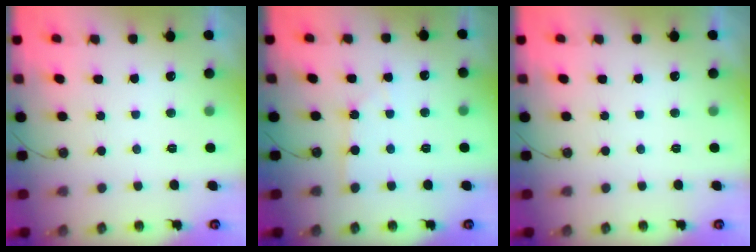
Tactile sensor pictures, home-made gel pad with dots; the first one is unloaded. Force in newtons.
{"total": 2.2, "press": 2.2, "slide": 0.4}
{"total": 0.0}